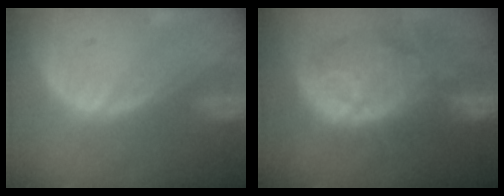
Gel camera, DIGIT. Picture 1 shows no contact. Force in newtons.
{"total": 12.6, "press": 11.2, "slide": 5.8}